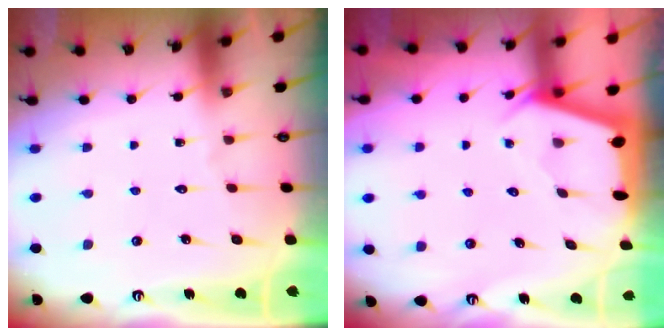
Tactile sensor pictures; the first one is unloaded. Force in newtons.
{"total": 2.4, "press": 2.4, "slide": 0.3}